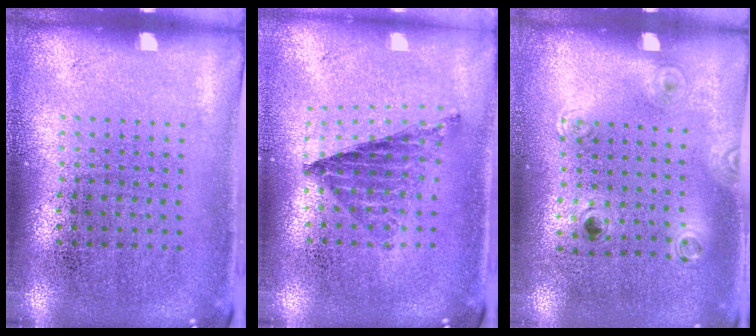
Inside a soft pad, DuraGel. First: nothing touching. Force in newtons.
{"total": 0.9, "press": 0.8, "slide": 0.2}
{"total": 1.2, "press": 0.8, "slide": 0.8}